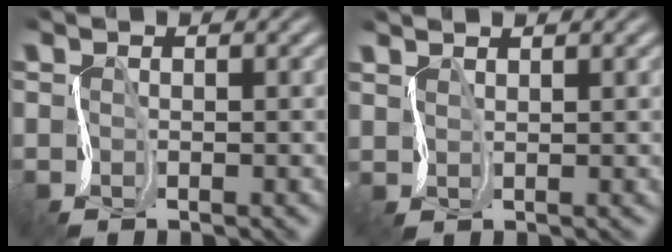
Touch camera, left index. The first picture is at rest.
{"total": 1.9, "force": [1.7, -0.6, -0.6], "torque": [-0.001, -0.001, 0.028]}